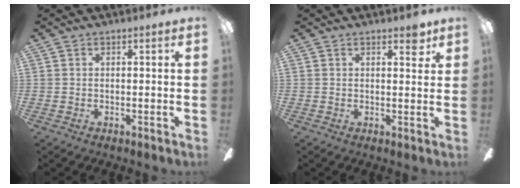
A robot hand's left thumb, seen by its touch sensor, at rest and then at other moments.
{"total": 3.0, "force": [2.1, 1.4, 1.7], "torque": [-0.012, -0.005, 0.032]}